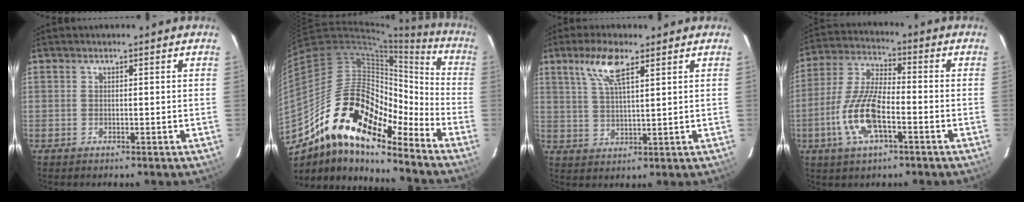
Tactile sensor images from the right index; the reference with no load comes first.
{"total": 21.5, "force": [-15.1, 7.5, 13.3], "torque": [-0.227, -0.015, -0.282]}
{"total": 7.0, "force": [4.1, 1.7, 5.4], "torque": [-0.110, 0.007, 0.082]}
{"total": 12.3, "force": [-4.5, 4.2, 10.7], "torque": [-0.231, -0.002, -0.089]}